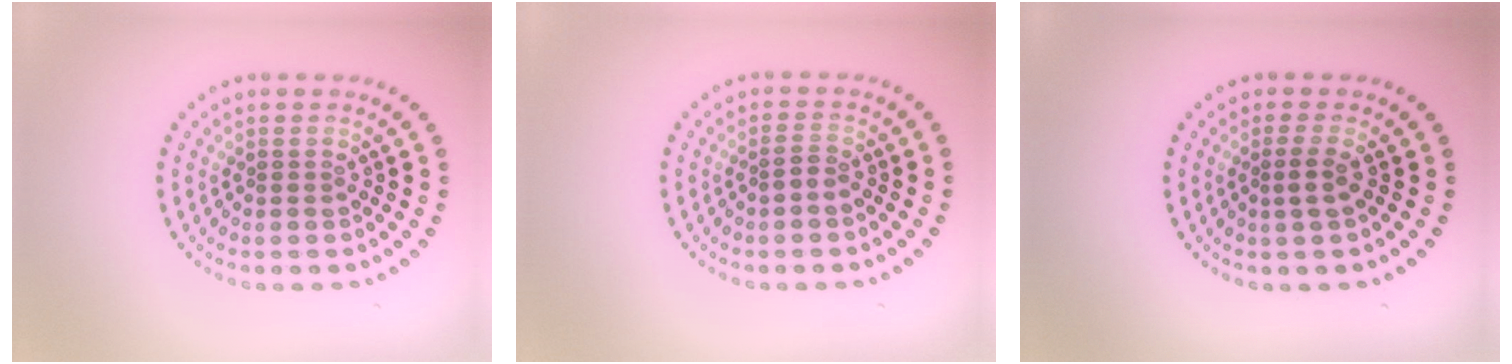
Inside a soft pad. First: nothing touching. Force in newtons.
{"total": 1.2, "press": 1.1, "slide": 0.5}
{"total": 1.4, "press": 1.2, "slide": 0.8}